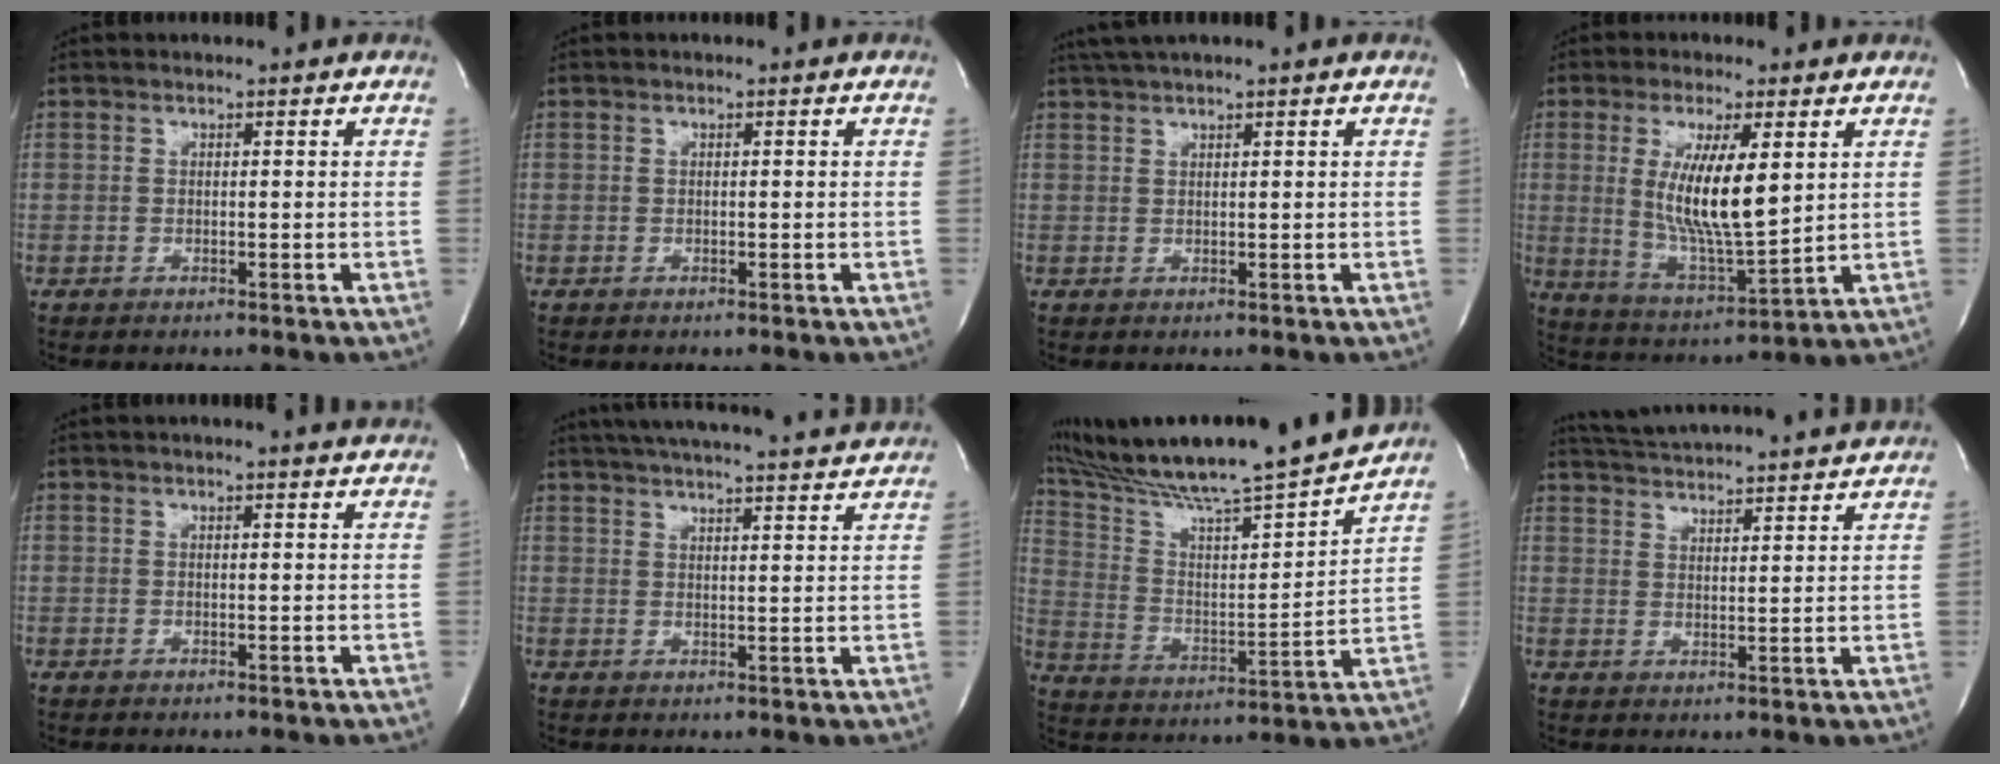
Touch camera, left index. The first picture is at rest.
{"total": 0.0}
{"total": 3.8, "force": [3.2, -0.7, 2.0], "torque": [-0.031, 0.026, 0.061]}
{"total": 11.5, "force": [2.4, 2.2, 11.0], "torque": [-0.221, -0.027, 0.049]}
{"total": 5.1, "force": [4.8, -0.2, 1.6], "torque": [-0.021, 0.014, 0.046]}
{"total": 20.5, "force": [19.0, 1.0, 7.8], "torque": [-0.131, 0.012, 0.252]}
{"total": 22.6, "force": [19.9, -0.3, 10.8], "torque": [-0.197, -0.037, 0.317]}
{"total": 18.3, "force": [17.3, 0.6, 6.0], "torque": [-0.110, 0.013, 0.243]}